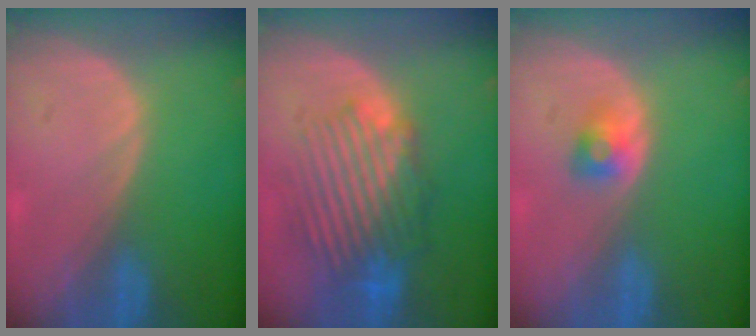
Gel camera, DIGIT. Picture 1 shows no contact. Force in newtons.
{"total": 9.7, "press": 9.0, "slide": 3.6}
{"total": 2.4, "press": 2.3, "slide": 0.8}